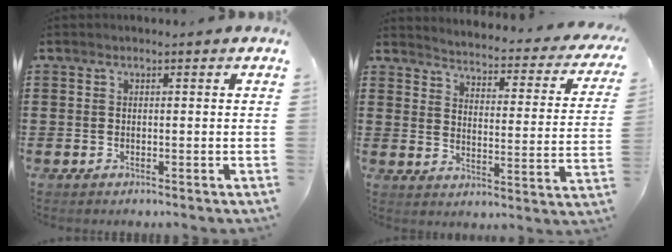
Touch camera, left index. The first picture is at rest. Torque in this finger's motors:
{"motor_torque": [2.14, 0.00, 0.14, 0.02]}